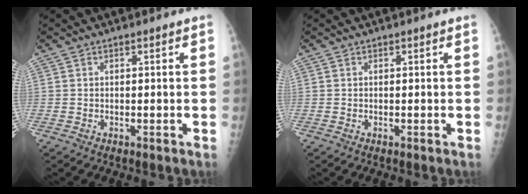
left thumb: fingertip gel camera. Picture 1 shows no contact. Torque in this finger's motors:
{"motor_torque": [0.00, 0.00, 0.00, 0.00, 0.00]}